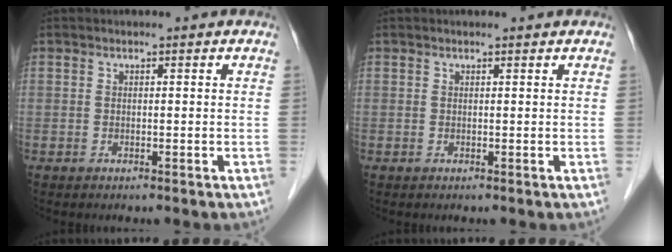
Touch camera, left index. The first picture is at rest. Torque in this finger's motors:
{"motor_torque": [-0.25, 0.10, -0.02, -0.01]}